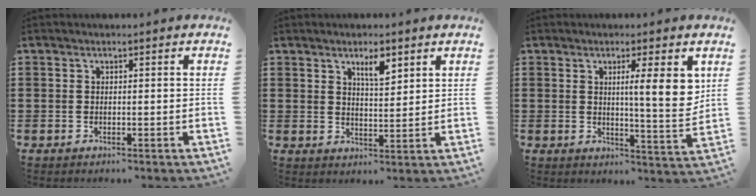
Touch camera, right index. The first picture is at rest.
{"total": 3.9, "force": [2.6, 1.1, 2.7], "torque": [-0.042, -0.001, 0.041]}
{"total": 8.1, "force": [2.6, 1.3, 7.6], "torque": [-0.116, -0.013, 0.034]}